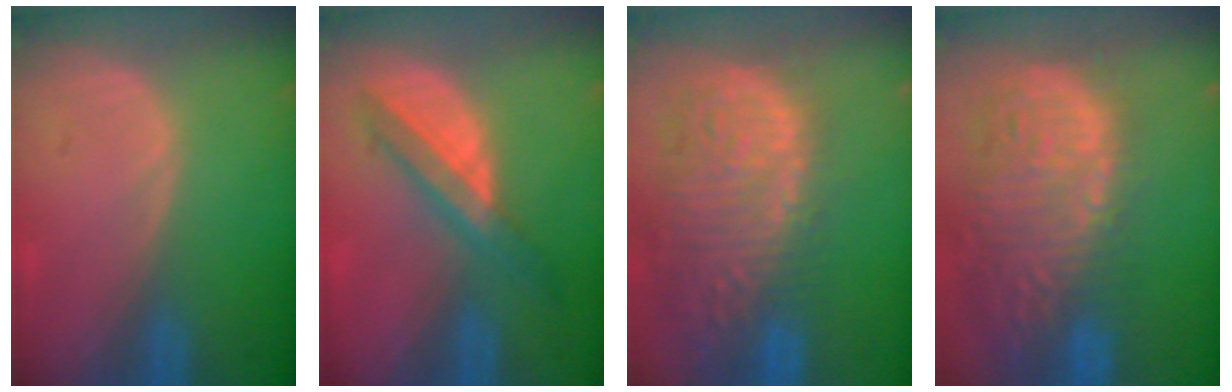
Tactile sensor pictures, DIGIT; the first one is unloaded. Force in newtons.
{"total": 5.7, "press": 5.5, "slide": 1.3}
{"total": 15.0, "press": 12.4, "slide": 8.4}
{"total": 15.3, "press": 12.6, "slide": 8.7}